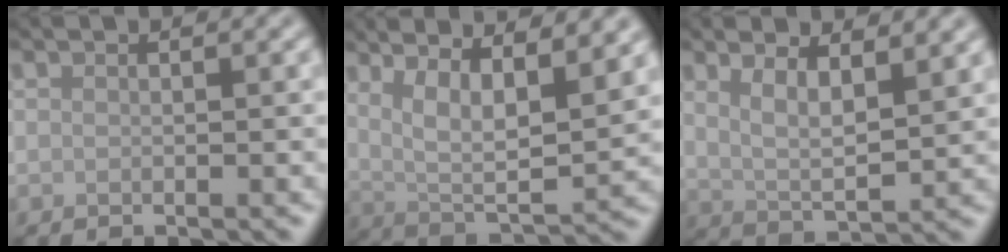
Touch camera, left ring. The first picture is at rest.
{"total": 10.6, "force": [4.9, 3.5, 8.7], "torque": [-0.142, 0.009, 0.079]}
{"total": 4.8, "force": [2.3, 1.6, 3.9], "torque": [-0.073, -0.009, 0.044]}